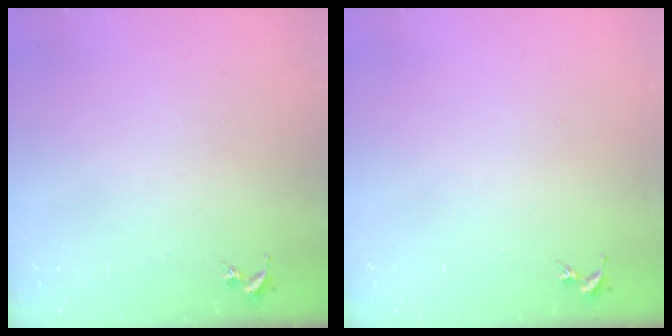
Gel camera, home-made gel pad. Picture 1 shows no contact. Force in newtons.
{"total": 0.0}